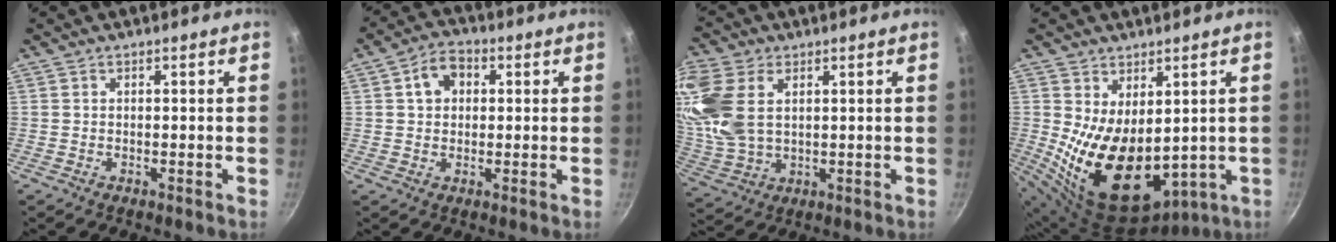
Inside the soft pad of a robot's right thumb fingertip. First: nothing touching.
{"total": 6.4, "force": [1.5, 4.9, 3.9], "torque": [-0.040, 0.012, 0.017]}
{"total": 15.5, "force": [4.5, 9.9, 11.0], "torque": [-0.240, -0.005, 0.097]}
{"total": 16.9, "force": [0.8, 10.1, 13.5], "torque": [-0.208, -0.041, 0.046]}